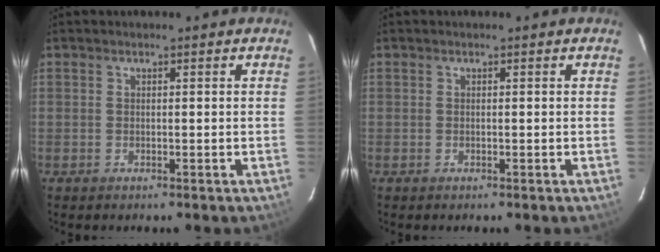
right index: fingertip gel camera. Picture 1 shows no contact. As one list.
[{"total": 0.0}]